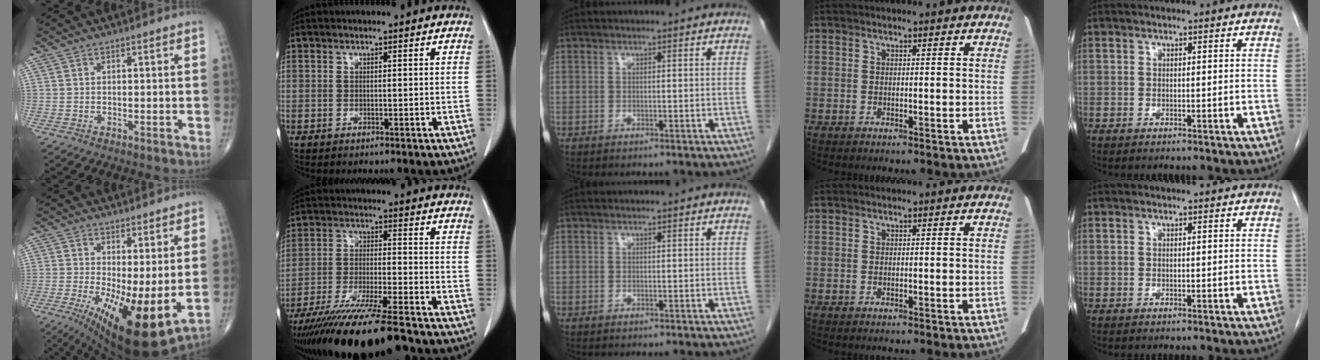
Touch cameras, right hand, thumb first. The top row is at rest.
{"thumb": {"total": 14.7, "force": [-1.2, 4.7, 13.9], "torque": [-0.236, -0.029, -0.002]}, "index": {"total": 18.3, "force": [-15.2, 1.1, 10.2], "torque": [-0.175, -0.041, -0.254]}}